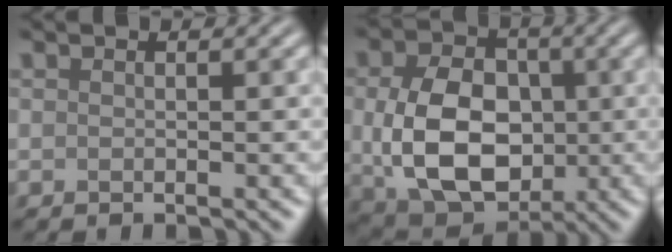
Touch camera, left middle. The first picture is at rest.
{"total": 10.1, "force": [-0.3, 7.2, 7.0], "torque": [-0.145, -0.014, 0.000]}